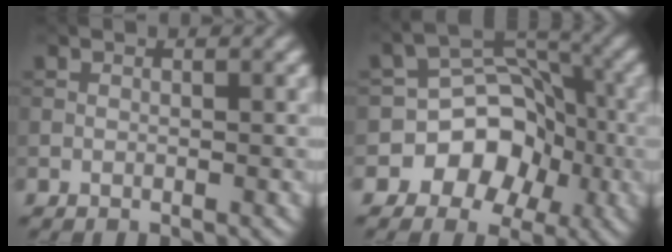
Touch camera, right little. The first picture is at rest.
{"total": 7.9, "force": [-3.3, 6.6, 2.8], "torque": [-0.012, 0.007, -0.083]}